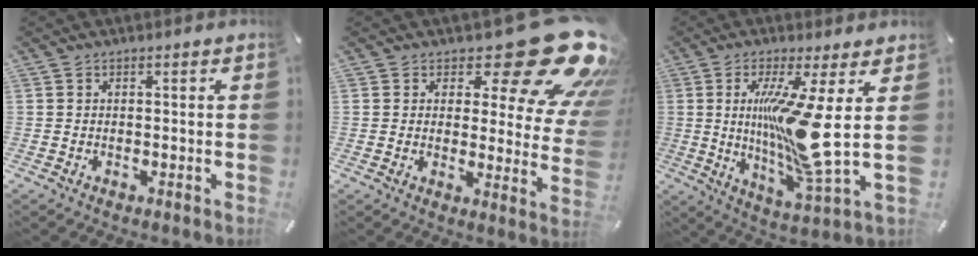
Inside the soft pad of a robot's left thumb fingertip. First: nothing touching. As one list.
[{"total": 23.4, "force": [12.6, 9.1, 17.5], "torque": [-0.208, -0.087, 0.204]}, {"total": 19.1, "force": [2.3, 2.4, 18.8], "torque": [-0.350, -0.041, 0.022]}]